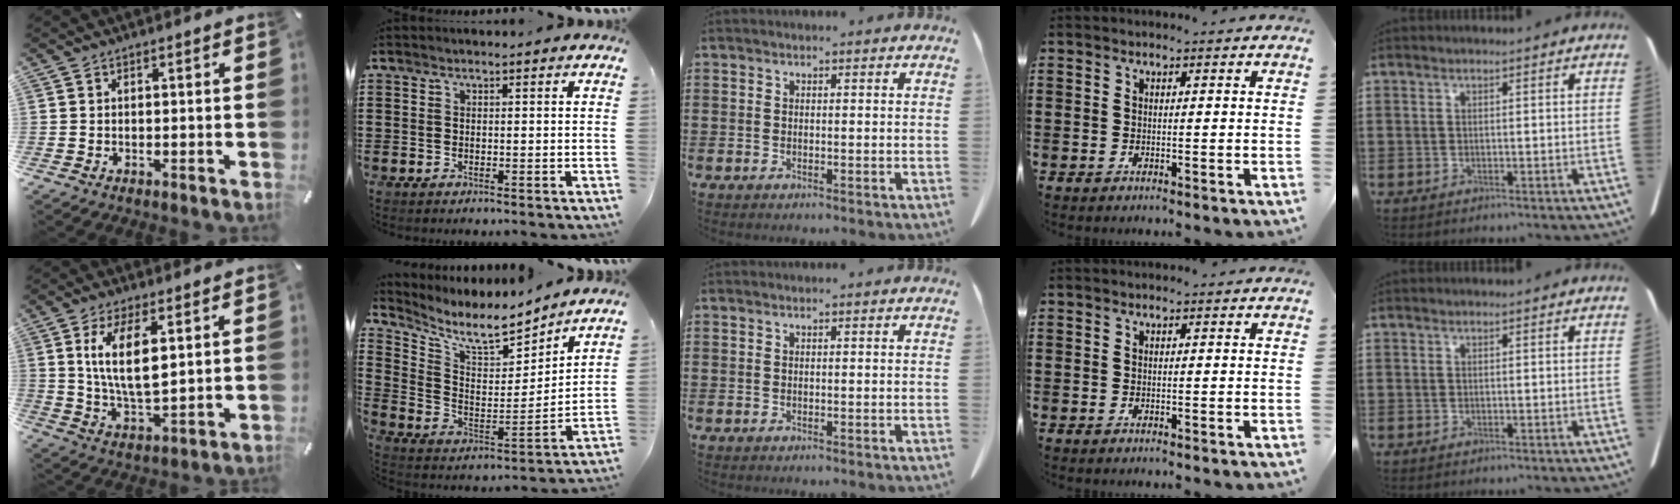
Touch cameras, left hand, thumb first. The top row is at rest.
{"thumb": {"total": 11.0, "force": [3.7, 4.8, 9.2], "torque": [-0.176, -0.010, 0.063]}, "index": {"total": 8.1, "force": [7.0, 2.0, 3.5], "torque": [-0.092, -0.044, 0.119]}}